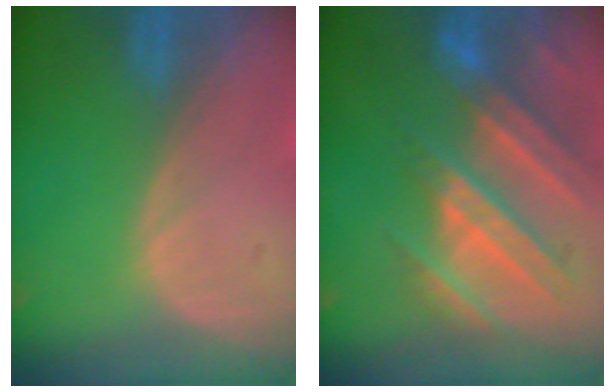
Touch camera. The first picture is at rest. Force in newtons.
{"total": 10.5, "press": 9.6, "slide": 4.2}